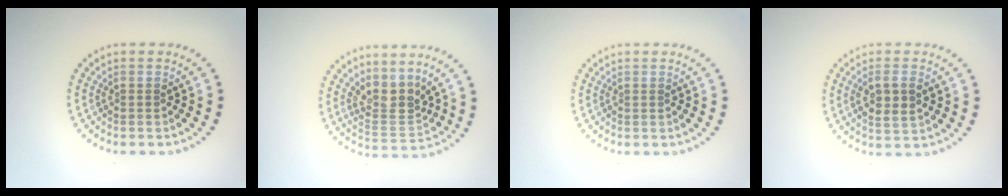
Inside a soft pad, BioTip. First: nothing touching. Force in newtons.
{"total": 3.3, "press": 2.5, "slide": 2.2}
{"total": 0.0}
{"total": 2.9, "press": 2.8, "slide": 0.8}